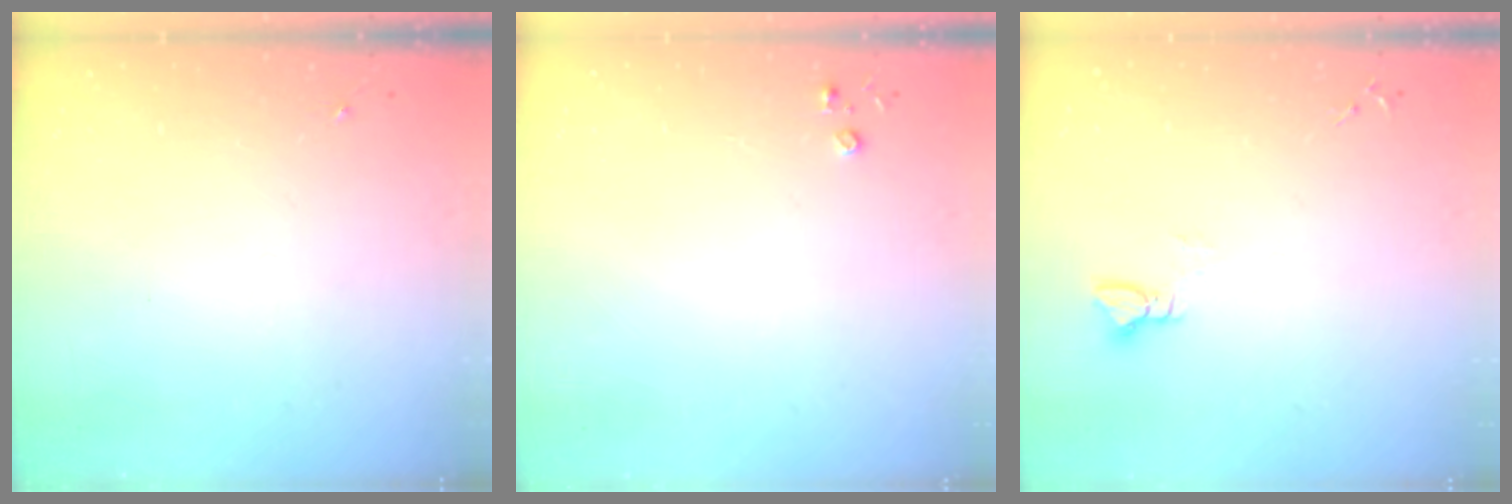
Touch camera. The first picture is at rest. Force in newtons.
{"total": 2.8, "press": 2.8, "slide": 0.3}
{"total": 3.0, "press": 3.0, "slide": 0.3}